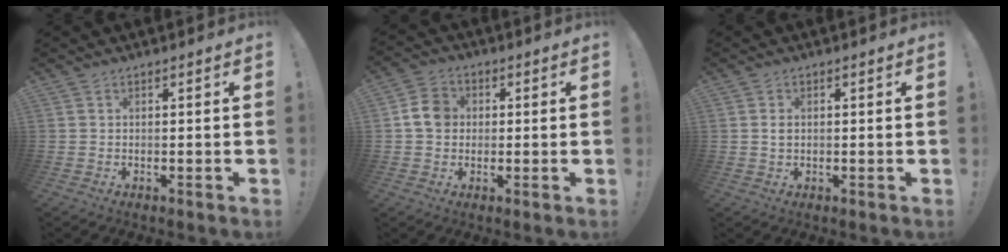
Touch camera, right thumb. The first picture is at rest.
{"total": 7.4, "force": [0.8, 6.3, 3.8], "torque": [-0.046, 0.011, 0.018]}
{"total": 1.4, "force": [0.2, 0.9, 1.0], "torque": [-0.012, 0.001, 0.002]}